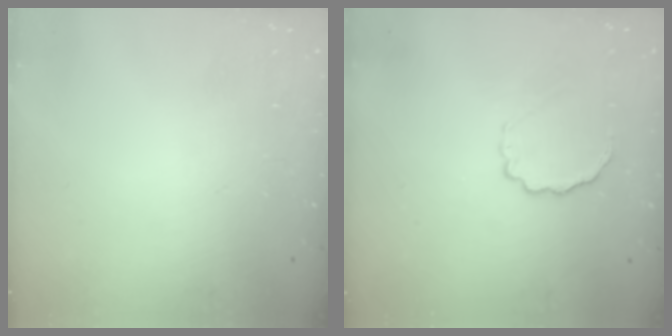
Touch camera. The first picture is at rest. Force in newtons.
{"total": 5.6, "press": 5.5, "slide": 1.1}